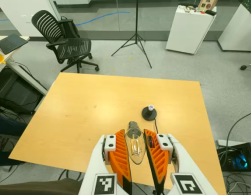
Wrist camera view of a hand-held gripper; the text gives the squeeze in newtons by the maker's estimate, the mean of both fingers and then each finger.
{"total": 12.4, "left": 13.6, "right": 11.2}